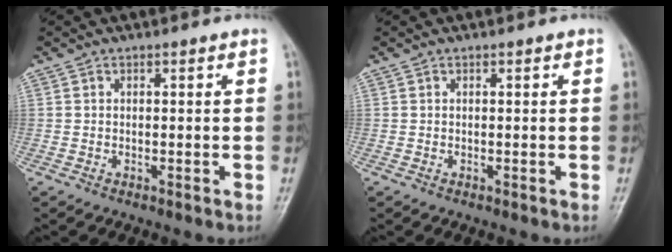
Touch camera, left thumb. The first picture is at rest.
{"total": 0.0}